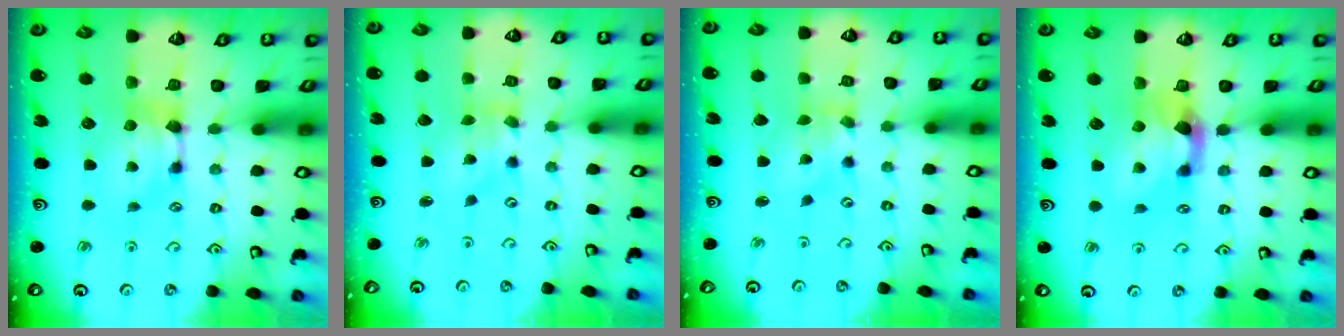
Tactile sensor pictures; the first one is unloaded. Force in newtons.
{"total": 1.6, "press": 0.9, "slide": 1.4}
{"total": 1.3, "press": 0.6, "slide": 1.2}
{"total": 2.6, "press": 2.0, "slide": 1.7}